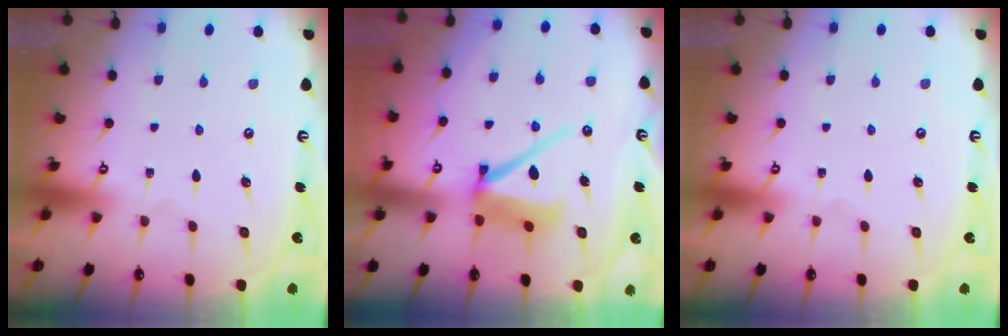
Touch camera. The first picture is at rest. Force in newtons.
{"total": 10.1, "press": 10.0, "slide": 1.5}
{"total": 0.0}